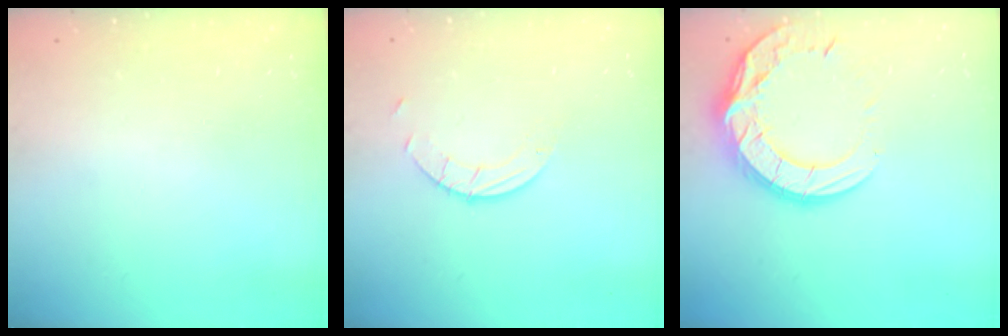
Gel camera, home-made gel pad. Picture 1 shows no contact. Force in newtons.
{"total": 2.6, "press": 2.6, "slide": 0.3}
{"total": 17.1, "press": 17.1, "slide": 0.6}